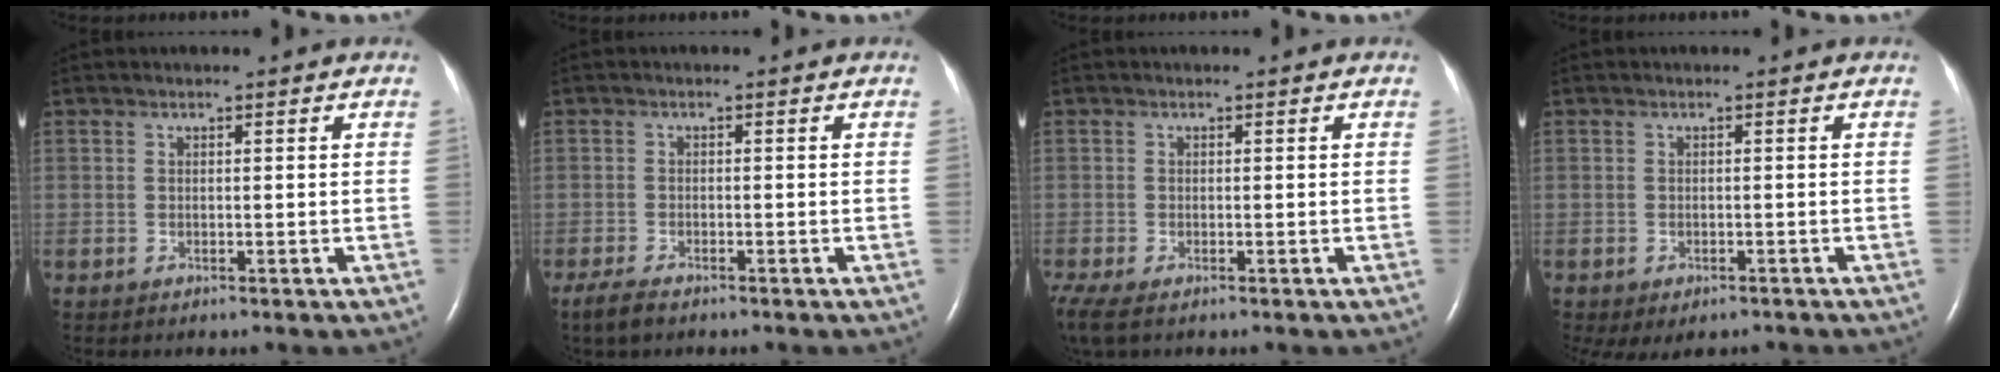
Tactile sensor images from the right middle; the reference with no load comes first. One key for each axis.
{"total": 2.8, "fx": -2.2, "fy": 0.8, "fz": 1.6, "tx": -0.042, "ty": -0.008, "tz": -0.037}
{"total": 4.1, "fx": -2.7, "fy": 1.5, "fz": 2.6, "tx": -0.064, "ty": -0.015, "tz": -0.050}
{"total": 5.1, "fx": -3.9, "fy": 2.6, "fz": 2.0, "tx": -0.022, "ty": 0.003, "tz": -0.049}